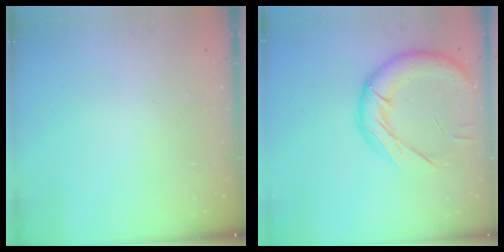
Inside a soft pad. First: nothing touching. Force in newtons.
{"total": 18.4, "press": 18.2, "slide": 2.8}